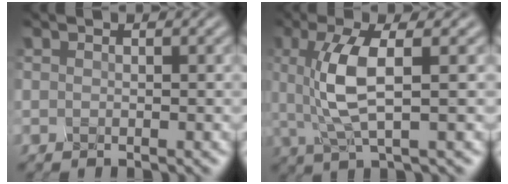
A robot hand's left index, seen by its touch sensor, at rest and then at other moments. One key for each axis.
{"total": 3.8, "fx": 0.7, "fy": 0.4, "fz": 3.7, "tx": -0.103, "ty": 0.003, "tz": 0.029}